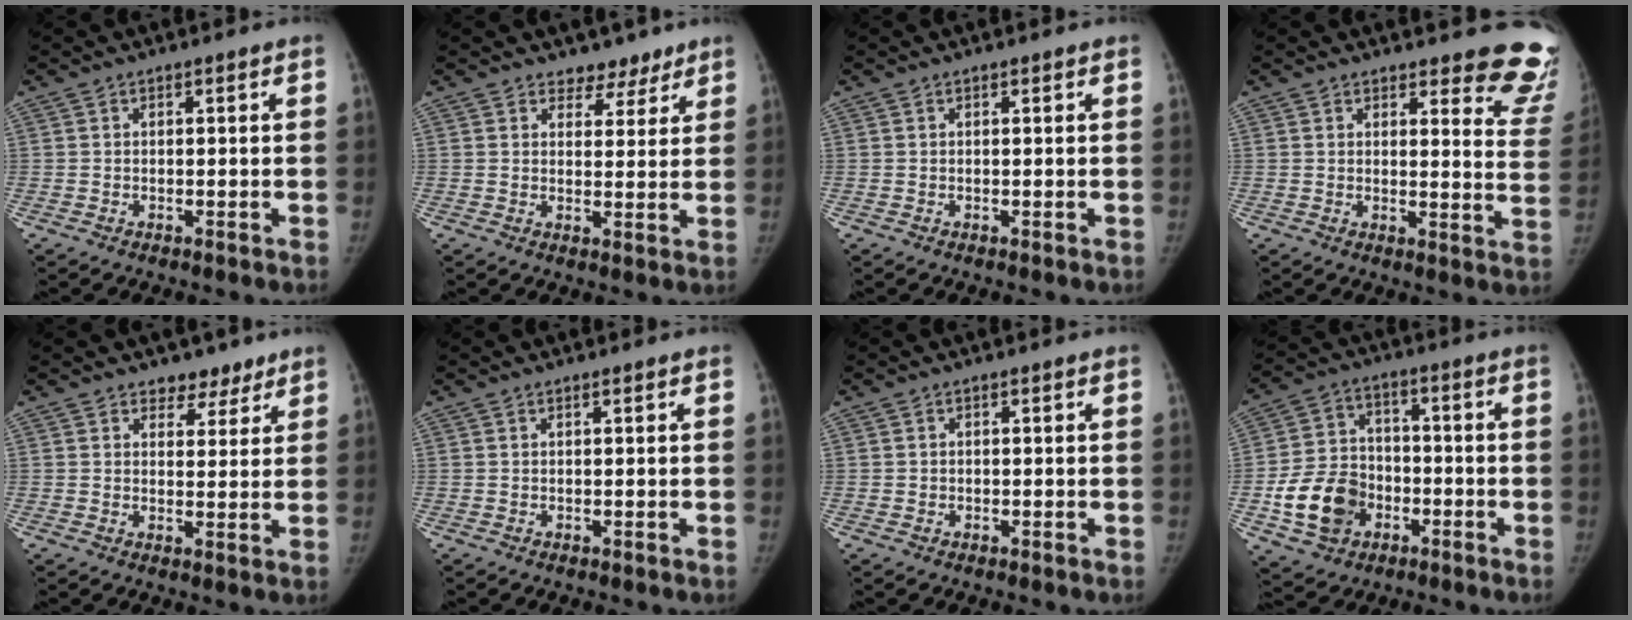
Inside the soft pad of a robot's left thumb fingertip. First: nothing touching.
{"total": 4.6, "force": [3.6, 2.8, 0.5], "torque": [0.029, -0.022, 0.050]}
{"total": 0.0}
{"total": 12.0, "force": [10.7, 3.2, 4.4], "torque": [-0.002, -0.098, 0.094]}
{"total": 4.5, "force": [3.4, 2.9, 0.9], "torque": [0.024, -0.019, 0.050]}
{"total": 0.0}
{"total": 0.6, "force": [-0.2, 0.6, -0.1], "torque": [0.006, 0.004, -0.003]}
{"total": 13.0, "force": [-4.5, 10.3, 6.6], "torque": [-0.094, 0.023, -0.076]}